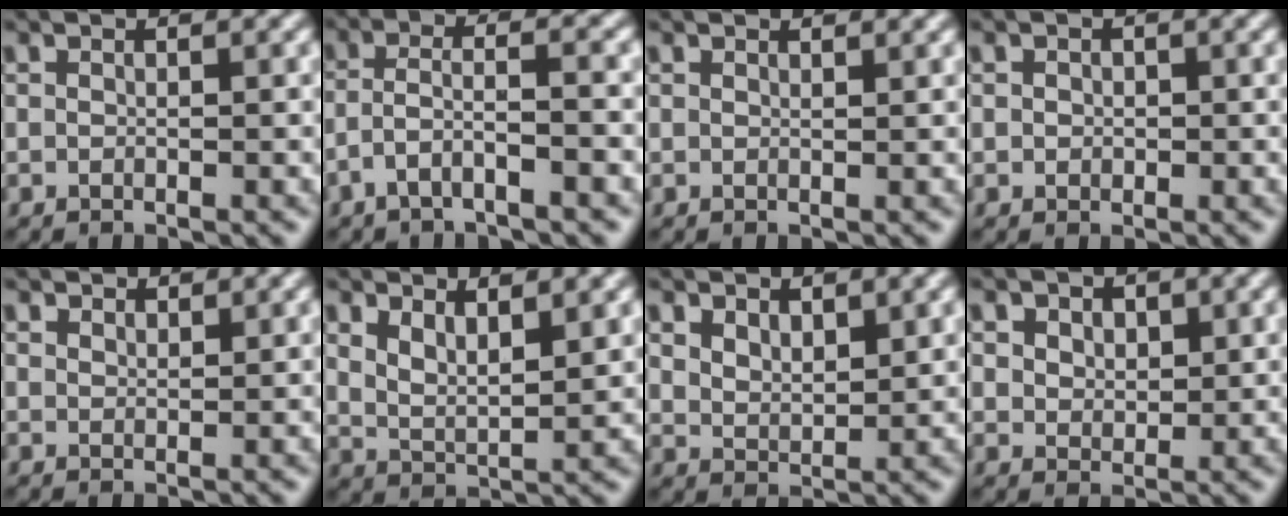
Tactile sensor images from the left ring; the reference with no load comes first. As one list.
[{"total": 3.5, "force": [-2.0, 0.7, 2.9], "torque": [-0.058, 0.010, -0.042]}, {"total": 0.8, "force": [0.8, 0.1, 0.2], "torque": [-0.004, -0.002, 0.011]}, {"total": 0.8, "force": [0.0, 0.7, 0.3], "torque": [-0.002, -0.003, 0.000]}, {"total": 1.9, "force": [1.8, 0.5, 0.3], "torque": [-0.009, 0.001, 0.028]}, {"total": 3.5, "force": [2.1, 1.3, 2.5], "torque": [-0.054, -0.010, 0.043]}, {"total": 2.8, "force": [1.7, 1.5, 1.7], "torque": [-0.037, -0.007, 0.037]}, {"total": 3.2, "force": [1.7, 2.3, 1.5], "torque": [-0.040, -0.001, 0.028]}]